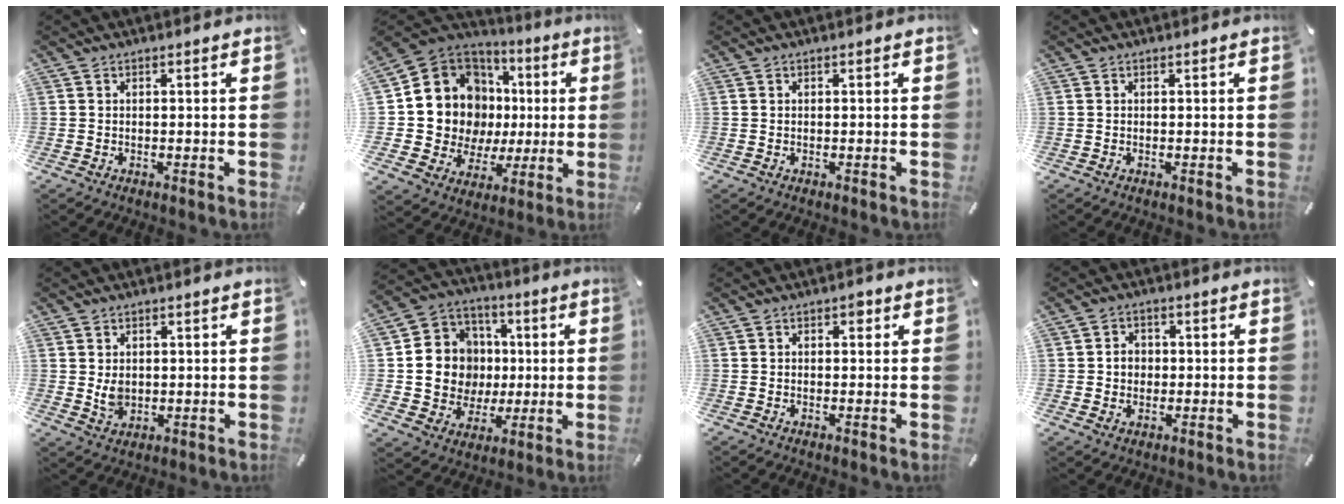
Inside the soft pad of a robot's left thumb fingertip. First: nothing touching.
{"total": 13.7, "force": [1.8, 13.0, 4.0], "torque": [-0.067, -0.044, 0.057]}
{"total": 0.0}
{"total": 0.0}
{"total": 4.0, "force": [0.5, 3.4, 2.1], "torque": [-0.038, -0.008, 0.005]}
{"total": 13.6, "force": [0.3, 13.3, 3.1], "torque": [-0.051, -0.002, 0.019]}
{"total": 1.8, "force": [0.5, 1.3, 1.1], "torque": [-0.009, 0.002, 0.002]}
{"total": 4.2, "force": [-0.1, 3.9, 1.7], "torque": [-0.023, 0.002, -0.007]}